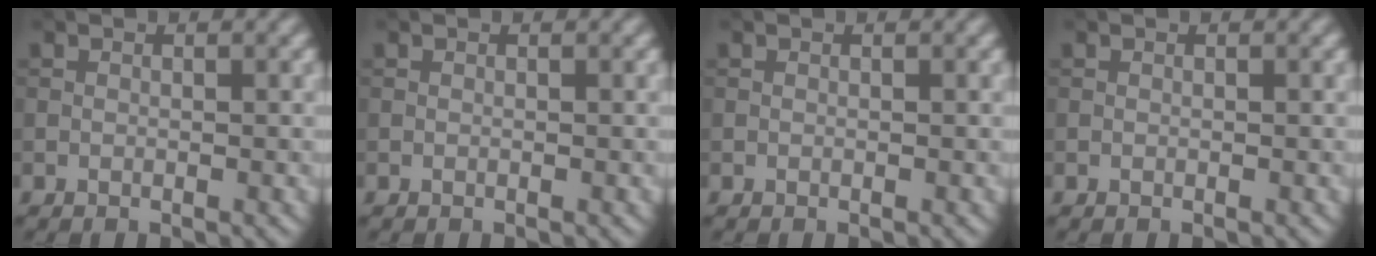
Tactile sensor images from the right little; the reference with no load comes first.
{"total": 0.0}
{"total": 0.0}
{"total": 0.0}